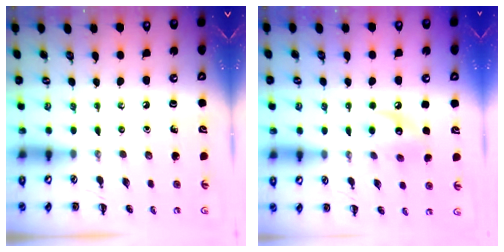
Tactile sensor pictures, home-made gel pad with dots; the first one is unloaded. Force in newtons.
{"total": 8.8, "press": 8.8, "slide": 0.4}